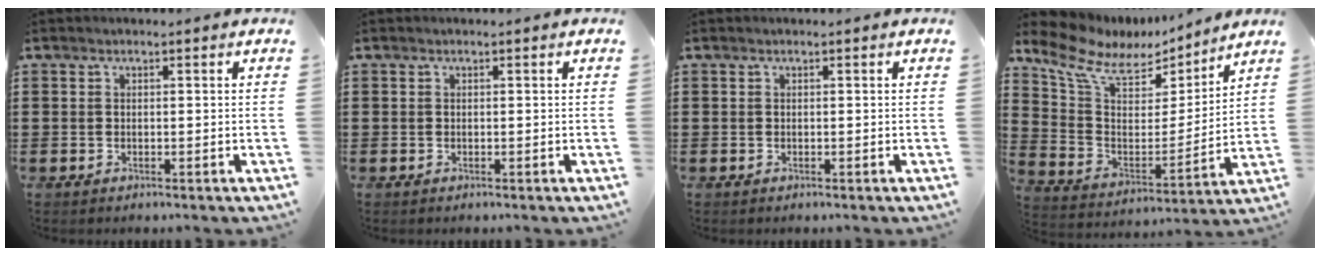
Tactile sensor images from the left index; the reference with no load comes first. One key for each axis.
{"total": 0.0}
{"total": 0.0}
{"total": 9.6, "fx": 7.4, "fy": 4.3, "fz": 4.2, "tx": -0.122, "ty": -0.039, "tz": 0.132}